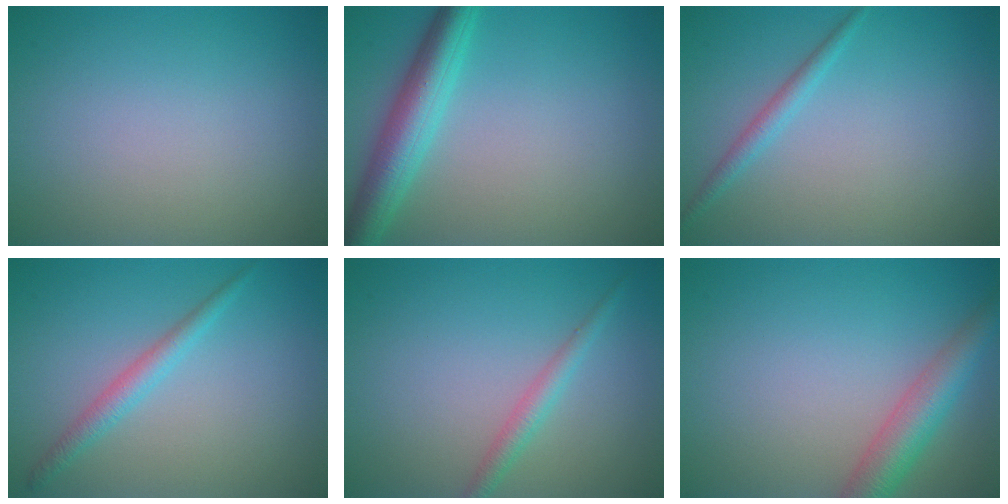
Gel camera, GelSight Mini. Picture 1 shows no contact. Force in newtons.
{"total": 5.1, "press": 5.1, "slide": 0.1}
{"total": 1.5, "press": 1.5, "slide": 0.1}
{"total": 2.0, "press": 2.0, "slide": 0.0}
{"total": 1.8, "press": 1.8, "slide": 0.1}
{"total": 4.3, "press": 4.3, "slide": 0.3}